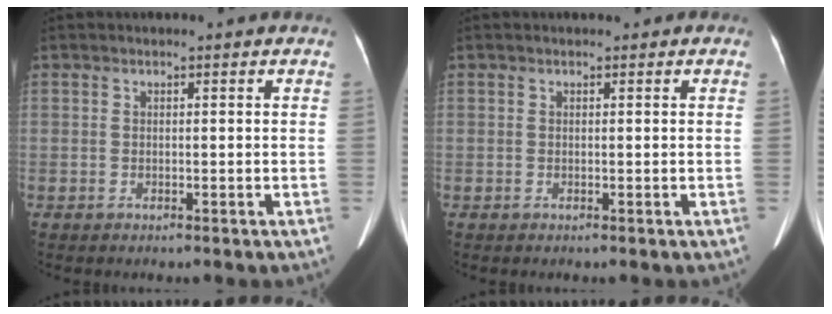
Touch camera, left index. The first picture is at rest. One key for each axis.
{"total": 0.0}